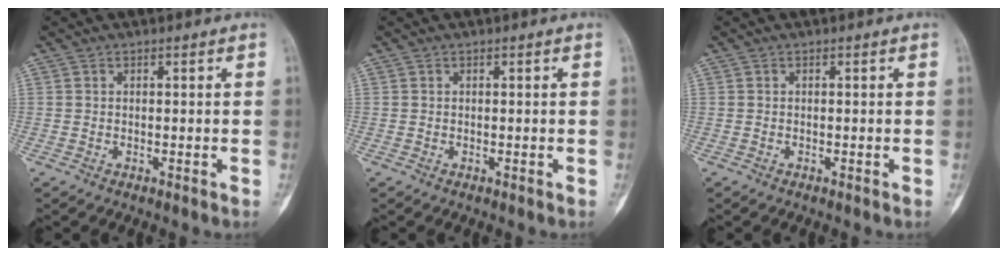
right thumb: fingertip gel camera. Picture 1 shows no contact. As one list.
[{"total": 0.0}, {"total": 0.0}]